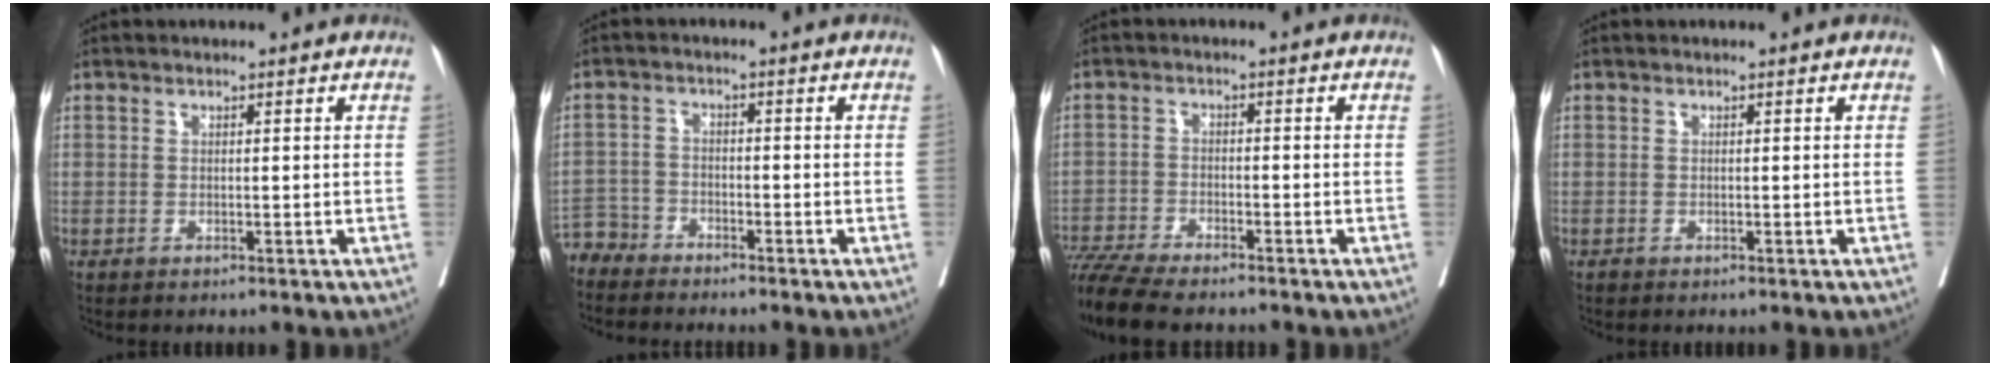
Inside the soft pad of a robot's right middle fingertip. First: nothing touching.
{"total": 4.6, "force": [-4.4, 0.9, -0.9], "torque": [0.021, -0.005, -0.089]}
{"total": 10.3, "force": [-9.1, 1.3, 4.7], "torque": [-0.077, -0.014, -0.150]}
{"total": 0.0}